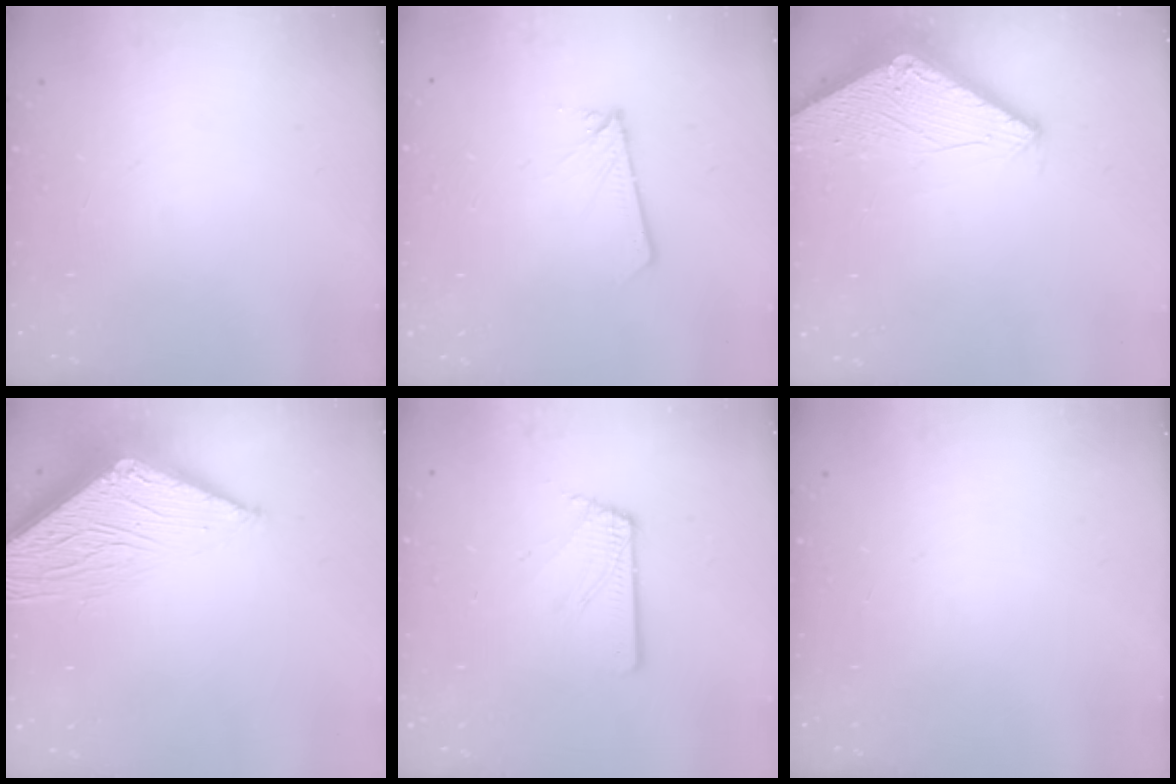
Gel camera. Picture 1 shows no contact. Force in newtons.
{"total": 2.0, "press": 2.0, "slide": 0.2}
{"total": 2.8, "press": 2.8, "slide": 0.2}
{"total": 12.5, "press": 12.5, "slide": 1.0}
{"total": 3.2, "press": 3.2, "slide": 0.4}
{"total": 0.0}